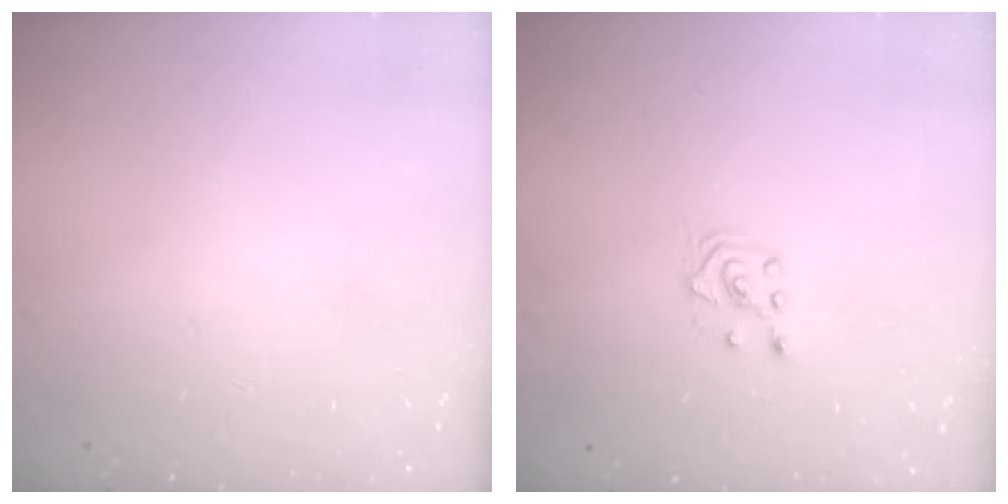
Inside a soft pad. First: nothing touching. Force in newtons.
{"total": 2.6, "press": 2.4, "slide": 0.8}